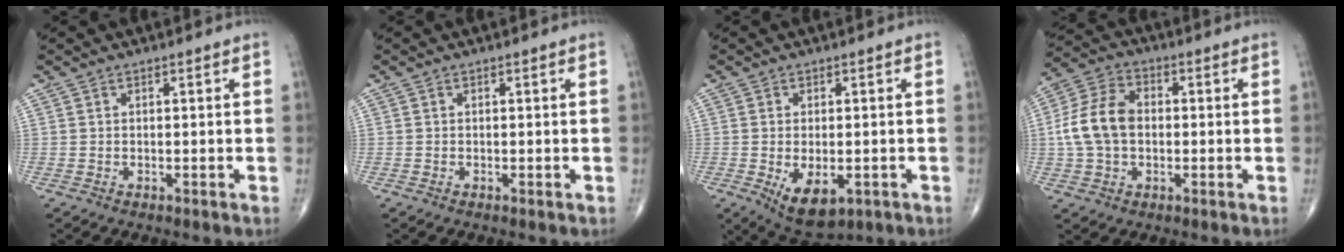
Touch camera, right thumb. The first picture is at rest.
{"total": 0.0}
{"total": 8.0, "force": [-2.4, 4.2, 6.4], "torque": [-0.098, -0.010, -0.025]}
{"total": 10.8, "force": [-0.2, 7.5, 7.8], "torque": [-0.151, 0.027, -0.011]}